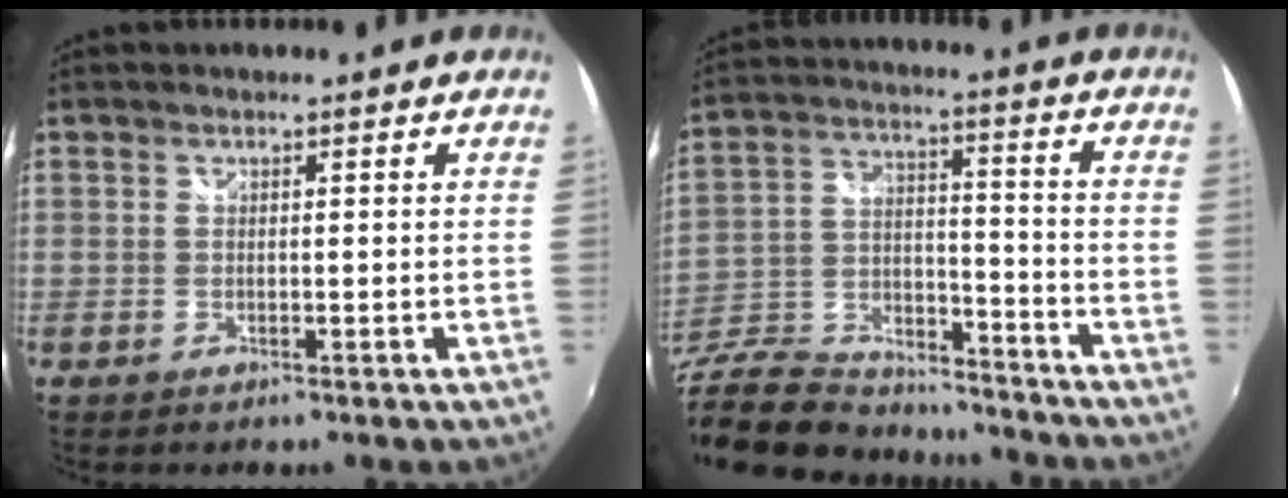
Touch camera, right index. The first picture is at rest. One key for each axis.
{"total": 24.4, "fx": -18.9, "fy": 10.8, "fz": 11.0, "tx": -0.267, "ty": 0.002, "tz": -0.301}